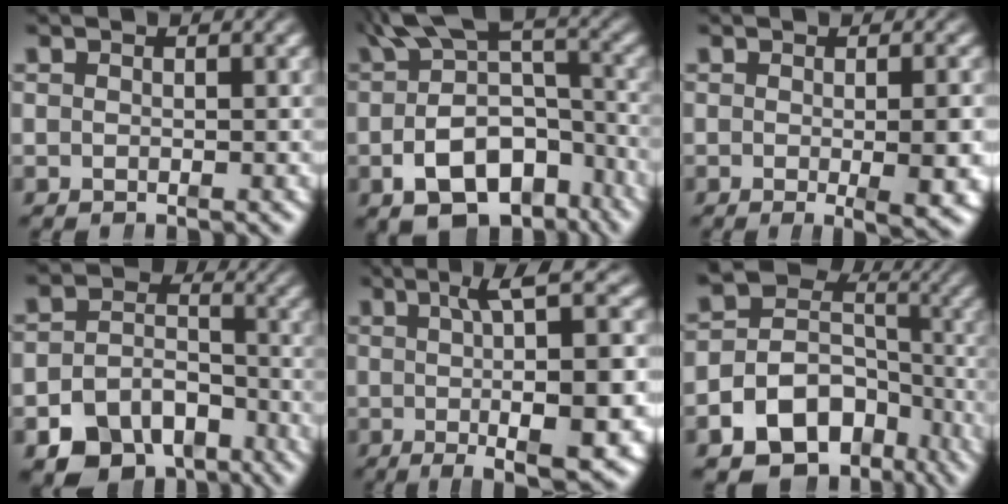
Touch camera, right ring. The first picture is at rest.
{"total": 9.5, "force": [-3.4, 5.9, 6.5], "torque": [-0.105, -0.024, -0.049]}
{"total": 3.5, "force": [-0.9, 0.4, 3.3], "torque": [-0.048, -0.010, -0.011]}
{"total": 10.0, "force": [-6.5, 6.9, 3.1], "torque": [-0.036, -0.032, -0.108]}
{"total": 8.0, "force": [0.1, 0.9, 7.9], "torque": [-0.113, 0.003, 0.005]}
{"total": 15.2, "force": [-6.2, 12.1, 6.7], "torque": [-0.117, -0.050, -0.093]}